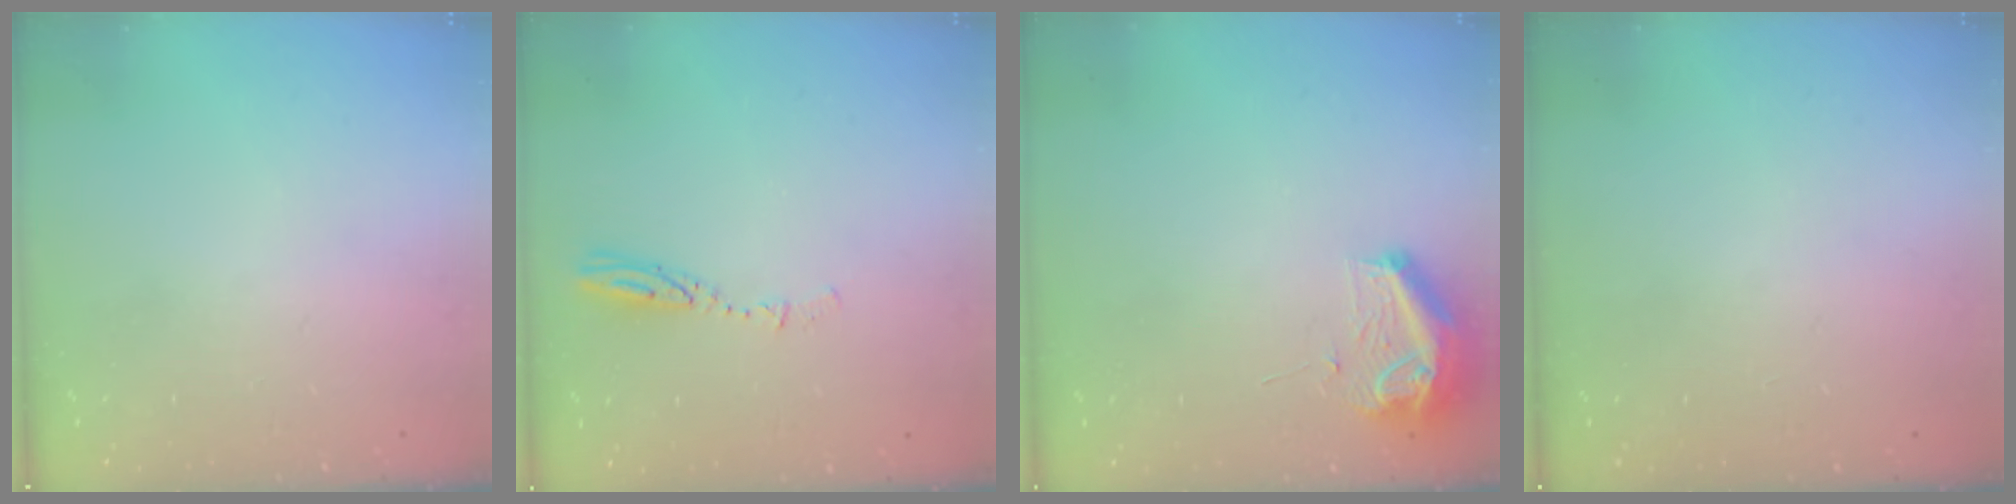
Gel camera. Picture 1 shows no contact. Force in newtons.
{"total": 3.4, "press": 3.4, "slide": 0.2}
{"total": 8.7, "press": 8.6, "slide": 1.0}
{"total": 0.0}